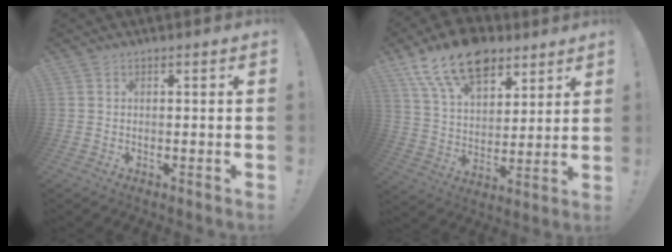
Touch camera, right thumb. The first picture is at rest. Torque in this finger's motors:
{"motor_torque": [1.44, 2.79, 0.42, 0.09, 0.11]}